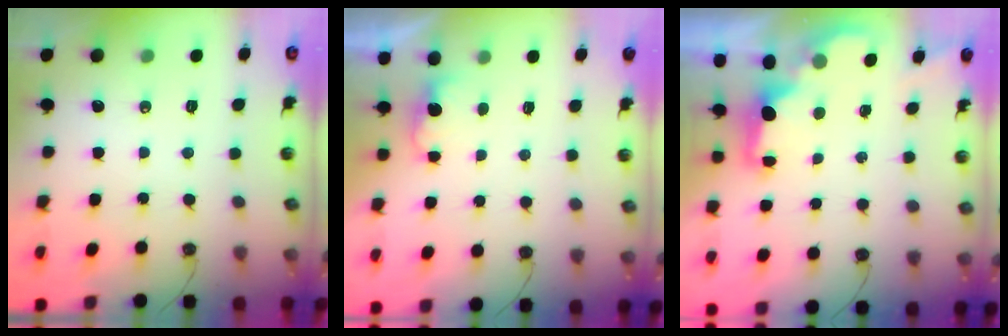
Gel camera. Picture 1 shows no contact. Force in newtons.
{"total": 2.2, "press": 2.0, "slide": 0.9}
{"total": 2.1, "press": 2.0, "slide": 0.7}